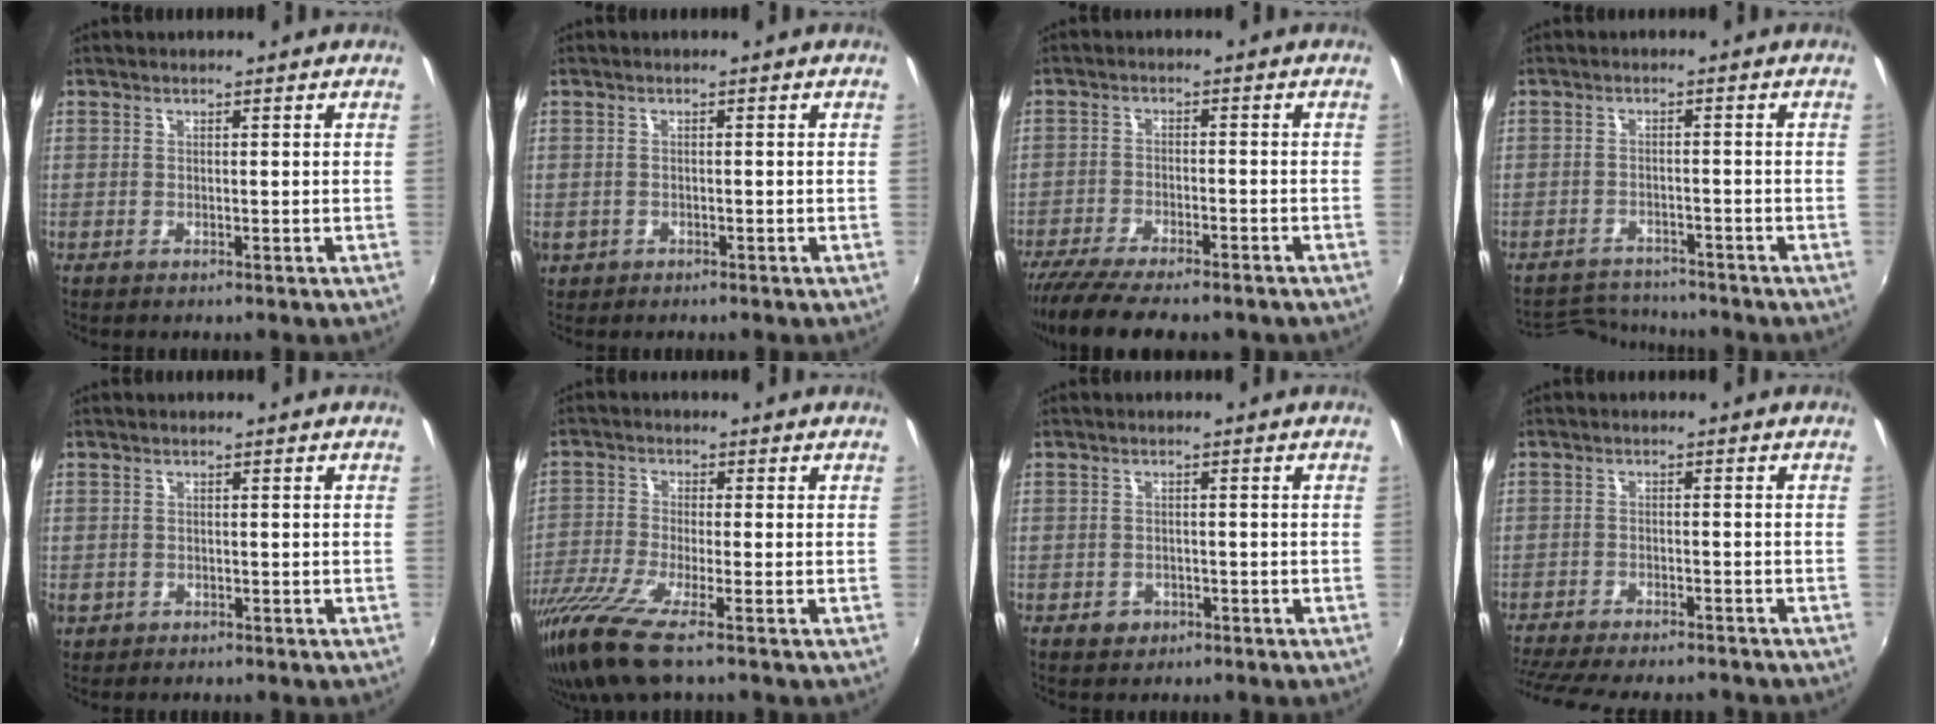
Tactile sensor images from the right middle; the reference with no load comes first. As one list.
[{"total": 2.7, "force": [-0.8, 2.3, 0.9], "torque": [-0.024, -0.005, -0.010]}, {"total": 13.6, "force": [-11.2, 3.3, 7.0], "torque": [-0.152, -0.043, -0.180]}, {"total": 7.0, "force": [-6.8, 1.4, 0.7], "torque": [-0.033, 0.003, -0.110]}, {"total": 2.1, "force": [-0.8, 1.8, 0.7], "torque": [-0.018, -0.004, -0.011]}, {"total": 11.1, "force": [-8.1, 0.7, 7.6], "torque": [-0.177, -0.046, -0.155]}, {"total": 2.5, "force": [-1.3, 2.1, 0.6], "torque": [-0.015, -0.002, -0.019]}, {"total": 15.9, "force": [-13.7, 3.8, 7.0], "torque": [-0.155, -0.030, -0.206]}]